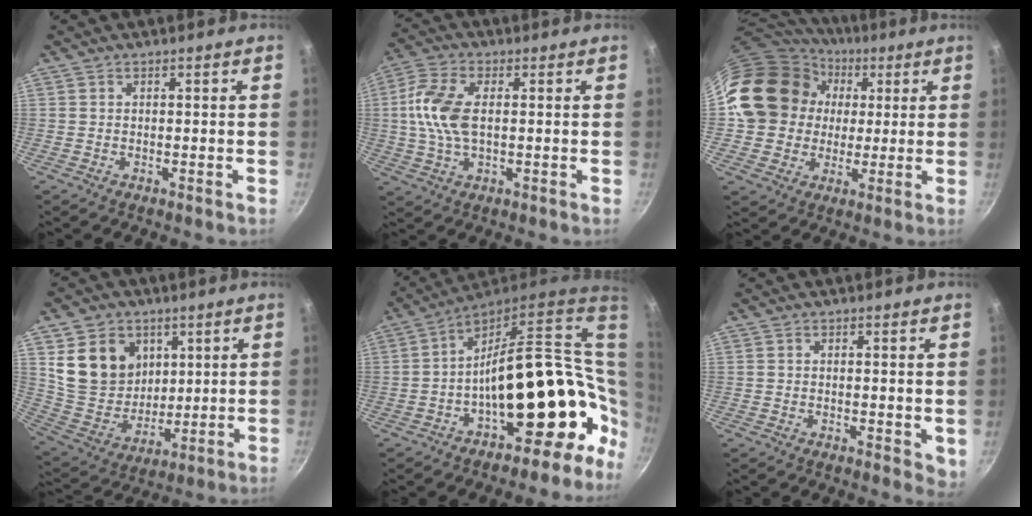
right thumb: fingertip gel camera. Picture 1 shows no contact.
{"total": 10.3, "force": [0.7, 5.5, 8.6], "torque": [-0.176, 0.014, 0.005]}
{"total": 19.7, "force": [3.0, 17.4, 8.7], "torque": [-0.145, 0.034, 0.052]}
{"total": 15.6, "force": [5.4, 12.6, 7.4], "torque": [-0.096, -0.029, 0.115]}
{"total": 20.1, "force": [-0.2, 10.8, 17.0], "torque": [-0.185, 0.024, 0.009]}
{"total": 3.5, "force": [0.4, 1.6, 3.1], "torque": [-0.031, -0.008, 0.005]}